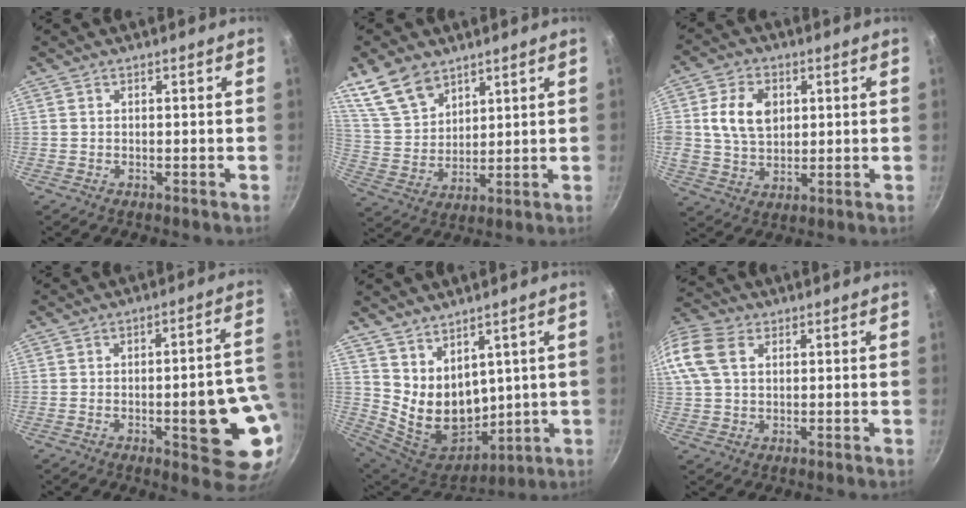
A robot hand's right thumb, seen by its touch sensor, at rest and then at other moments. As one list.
[{"total": 11.1, "force": [7.6, 6.5, 4.8], "torque": [-0.068, -0.034, 0.162]}, {"total": 10.2, "force": [2.2, 7.3, 6.8], "torque": [-0.111, -0.002, 0.039]}, {"total": 15.8, "force": [-3.2, 5.1, 14.6], "torque": [-0.143, 0.022, -0.041]}, {"total": 12.8, "force": [5.6, 8.5, 7.8], "torque": [-0.114, -0.053, 0.131]}, {"total": 17.8, "force": [5.7, 12.5, 11.3], "torque": [-0.281, 0.044, 0.105]}]